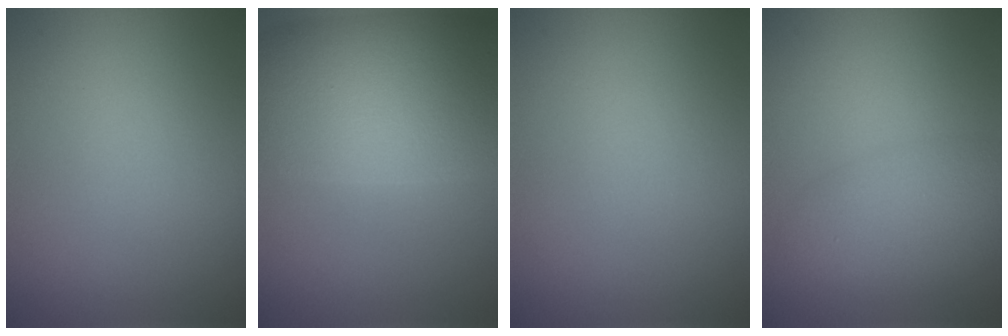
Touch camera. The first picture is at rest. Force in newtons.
{"total": 12.1, "press": 12.0, "slide": 0.8}
{"total": 0.0}
{"total": 4.4, "press": 4.3, "slide": 0.2}